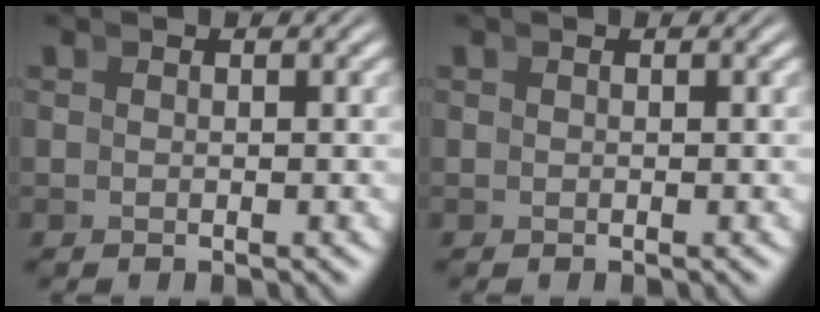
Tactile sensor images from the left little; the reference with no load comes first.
{"total": 0.0}